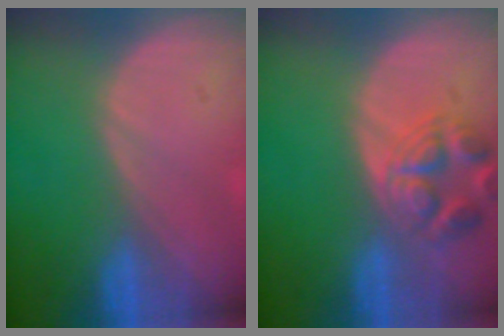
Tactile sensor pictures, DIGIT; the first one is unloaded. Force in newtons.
{"total": 6.5, "press": 6.2, "slide": 2.1}